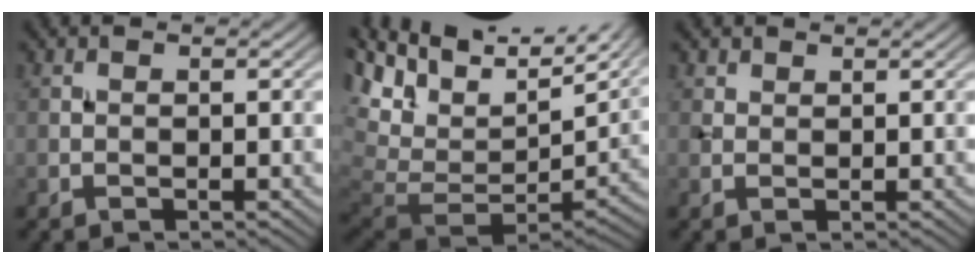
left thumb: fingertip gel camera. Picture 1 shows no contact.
{"total": 16.7, "force": [4.5, 9.2, 13.2], "torque": [-0.234, 0.011, 0.139]}
{"total": 1.2, "force": [1.0, 0.6, 0.3], "torque": [-0.007, 0.001, 0.023]}